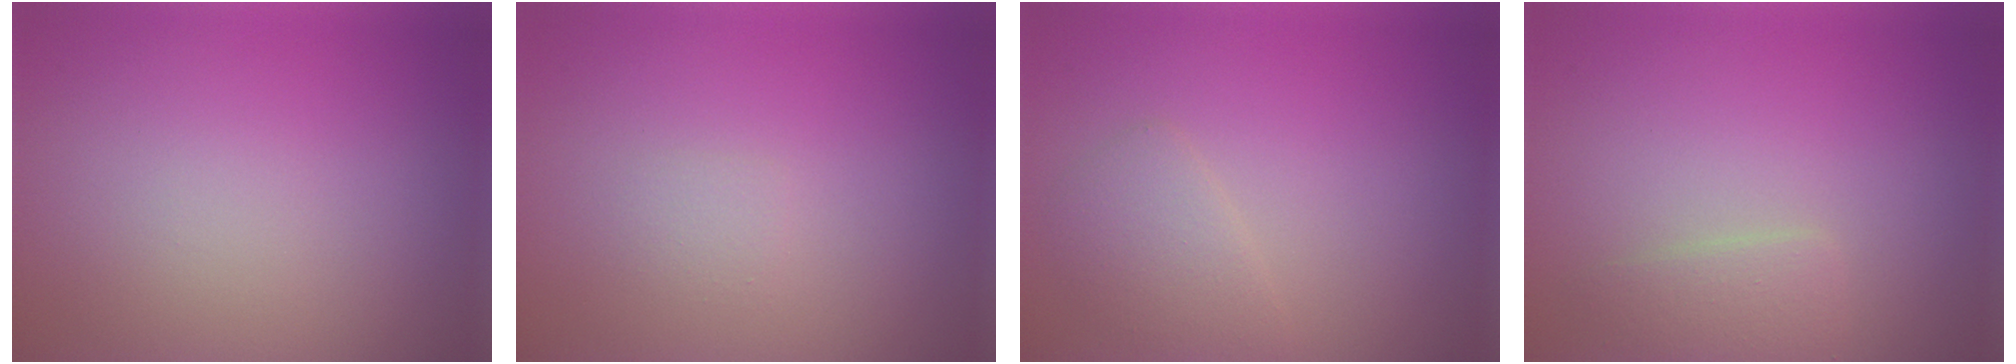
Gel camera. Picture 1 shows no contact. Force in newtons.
{"total": 0.8, "press": 0.8, "slide": 0.1}
{"total": 2.1, "press": 2.1, "slide": 0.1}
{"total": 1.8, "press": 1.8, "slide": 0.0}